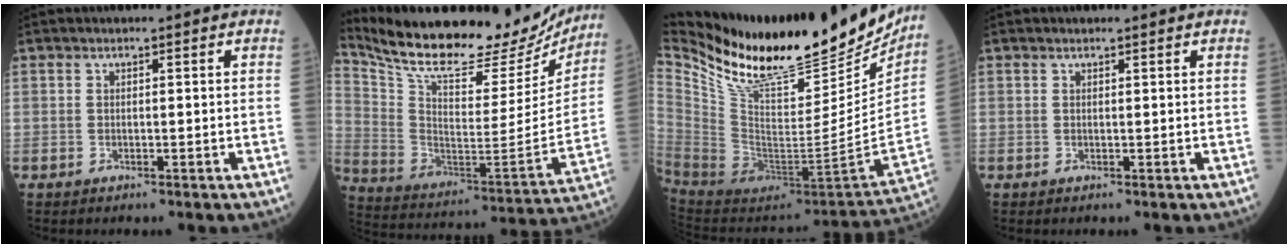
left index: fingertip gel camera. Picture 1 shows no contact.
{"total": 28.4, "force": [24.8, 7.5, 11.8], "torque": [-0.214, -0.042, 0.356]}
{"total": 32.1, "force": [25.8, 9.0, 16.9], "torque": [-0.313, -0.060, 0.400]}
{"total": 0.0}